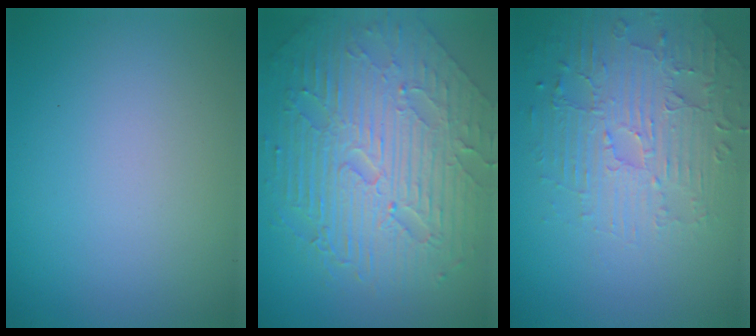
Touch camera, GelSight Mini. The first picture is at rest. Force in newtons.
{"total": 10.3, "press": 6.8, "slide": 7.7}
{"total": 4.7, "press": 3.7, "slide": 2.9}